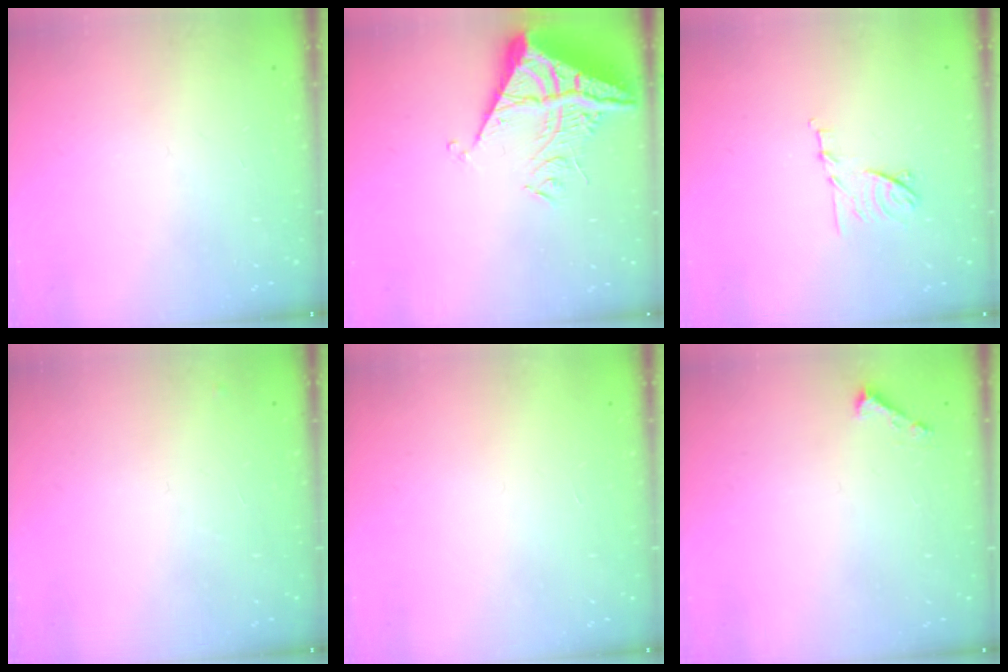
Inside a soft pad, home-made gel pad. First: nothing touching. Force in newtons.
{"total": 8.8, "press": 8.7, "slide": 0.8}
{"total": 8.2, "press": 8.2, "slide": 0.8}
{"total": 4.5, "press": 4.4, "slide": 0.6}
{"total": 1.6, "press": 1.6, "slide": 0.1}
{"total": 1.6, "press": 1.6, "slide": 0.1}